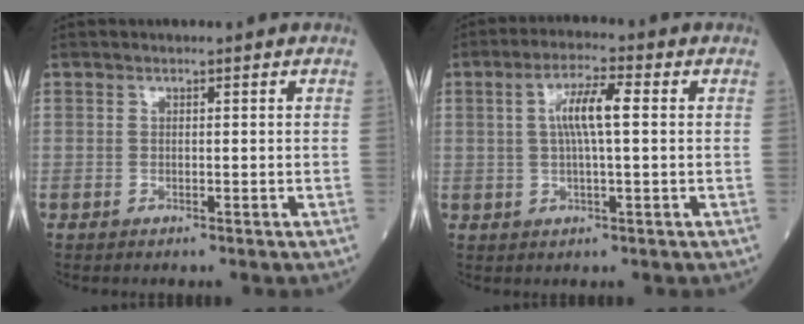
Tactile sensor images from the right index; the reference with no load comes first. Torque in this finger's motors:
{"motor_torque": [0.17, 0.06, 0.17, 0.04]}